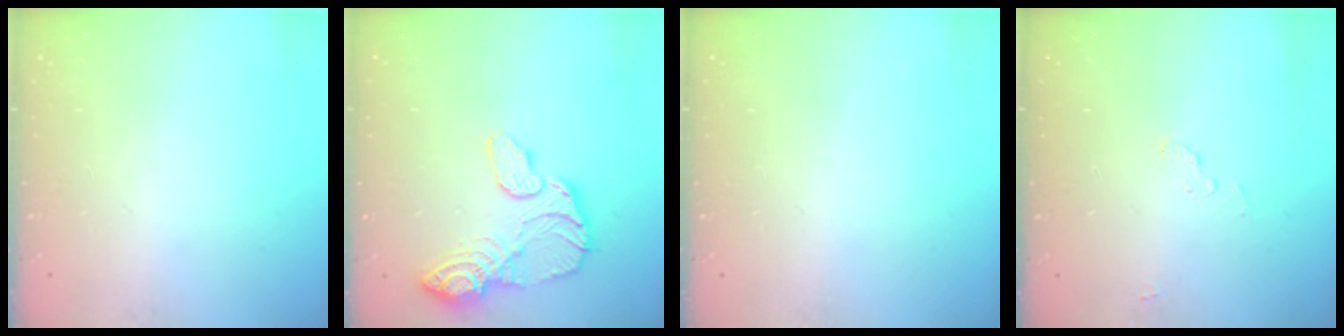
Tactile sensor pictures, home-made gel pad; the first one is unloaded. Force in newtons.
{"total": 14.2, "press": 14.2, "slide": 1.3}
{"total": 0.0}
{"total": 3.3, "press": 3.1, "slide": 1.2}